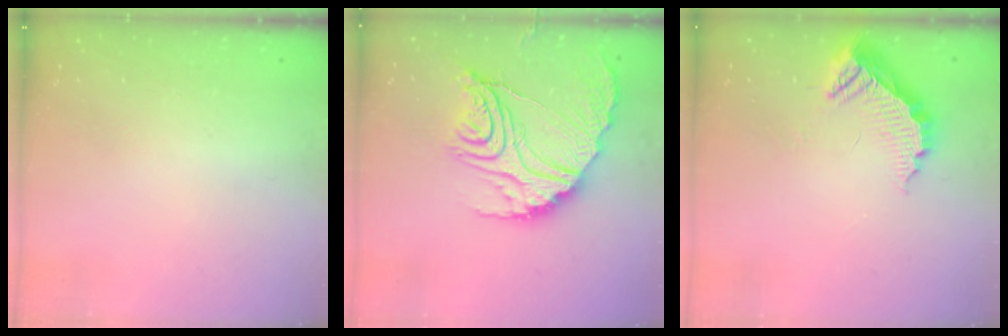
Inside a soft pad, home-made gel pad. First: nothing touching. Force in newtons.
{"total": 22.6, "press": 22.5, "slide": 2.3}
{"total": 10.5, "press": 10.5, "slide": 0.3}